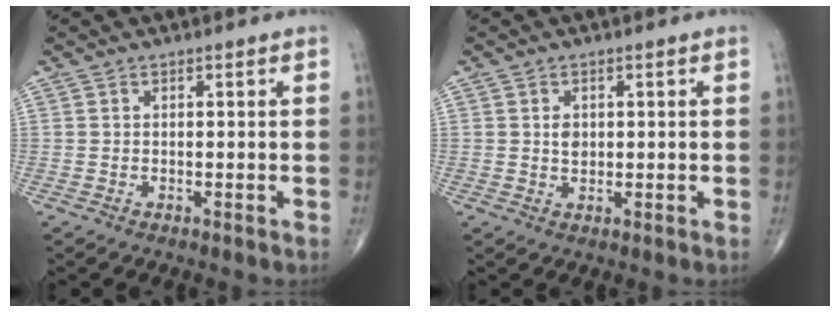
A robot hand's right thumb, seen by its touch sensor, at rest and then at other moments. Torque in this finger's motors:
{"motor_torque": [0.34, 0.13, 0.01, -0.27, -0.01]}